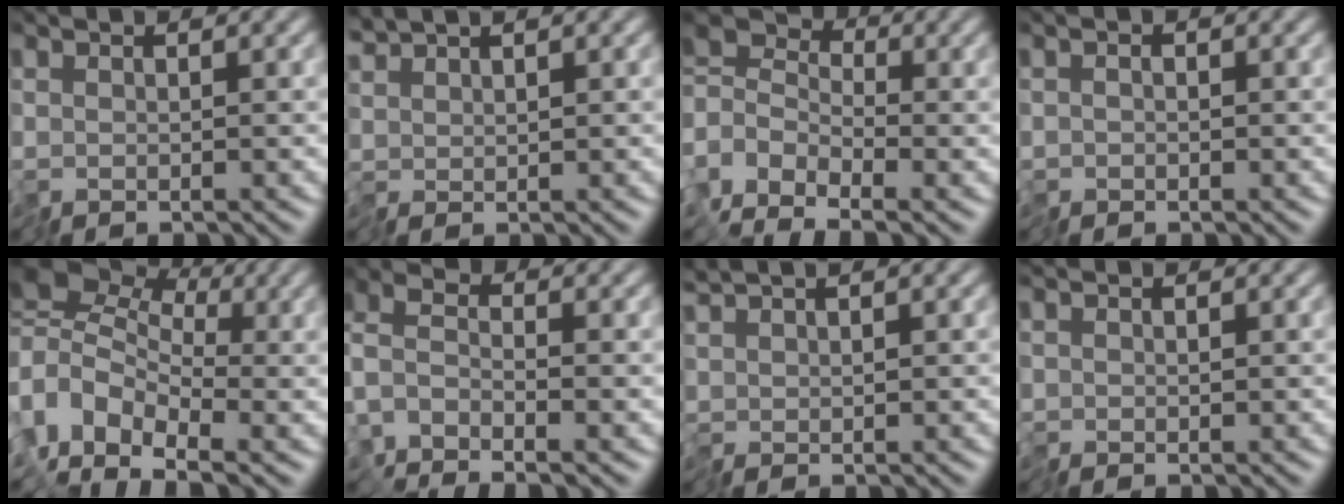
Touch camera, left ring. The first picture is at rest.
{"total": 1.5, "force": [1.4, 0.4, 0.3], "torque": [-0.013, 0.006, 0.029]}
{"total": 3.4, "force": [-2.4, 2.0, 1.5], "torque": [-0.031, 0.009, -0.070]}
{"total": 1.0, "force": [-0.5, 0.7, 0.6], "torque": [-0.013, -0.002, -0.012]}
{"total": 5.7, "force": [-1.1, 4.0, 3.9], "torque": [-0.080, -0.002, -0.039]}
{"total": 2.5, "force": [-2.0, 1.0, 1.2], "torque": [-0.031, 0.005, -0.056]}
{"total": 1.2, "force": [1.0, 0.4, 0.5], "torque": [-0.016, 0.006, 0.022]}
{"total": 0.5, "force": [0.4, 0.3, 0.0], "torque": [-0.002, 0.004, 0.005]}